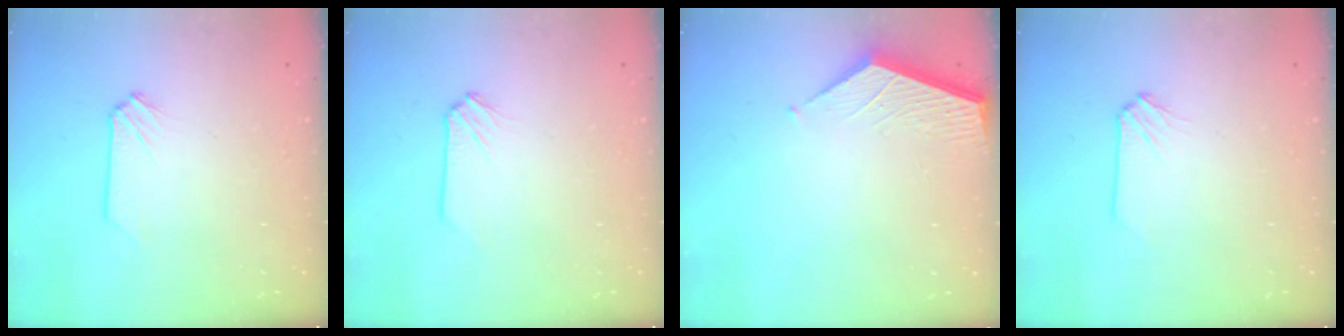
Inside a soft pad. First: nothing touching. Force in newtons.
{"total": 0.0}
{"total": 3.6, "press": 3.5, "slide": 0.3}
{"total": 0.0}